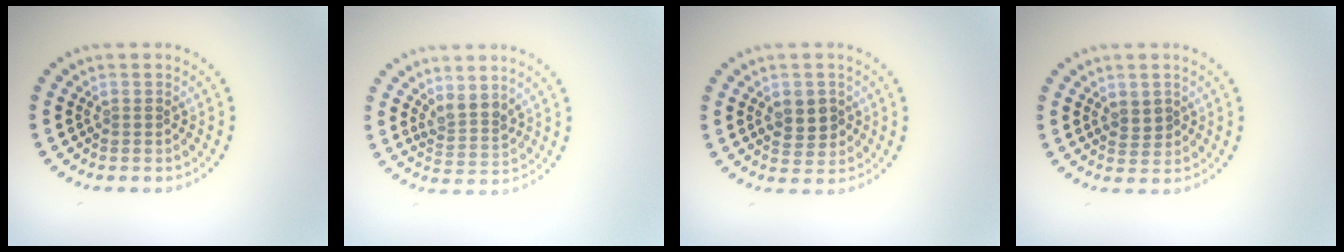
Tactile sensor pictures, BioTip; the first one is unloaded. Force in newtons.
{"total": 2.3, "press": 1.9, "slide": 1.3}
{"total": 2.8, "press": 2.8, "slide": 0.4}
{"total": 1.1, "press": 1.0, "slide": 0.5}